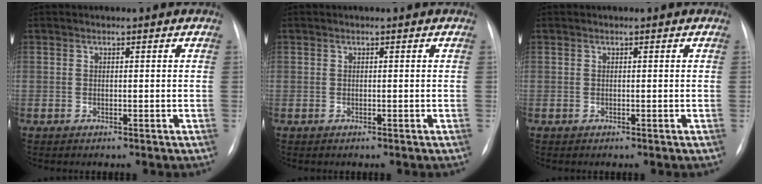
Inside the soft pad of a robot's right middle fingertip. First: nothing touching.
{"total": 0.0}
{"total": 0.0}